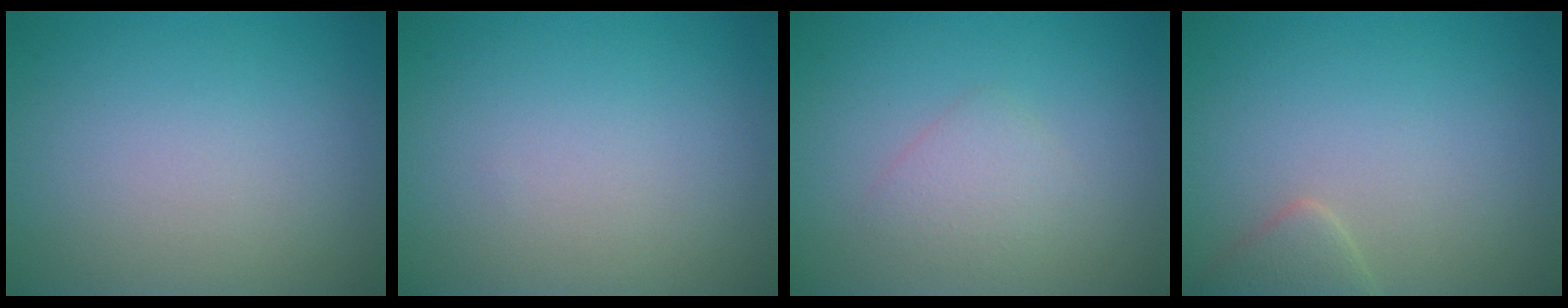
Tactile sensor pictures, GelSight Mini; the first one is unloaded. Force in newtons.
{"total": 0.0}
{"total": 1.8, "press": 1.8, "slide": 0.0}
{"total": 1.8, "press": 1.8, "slide": 0.1}